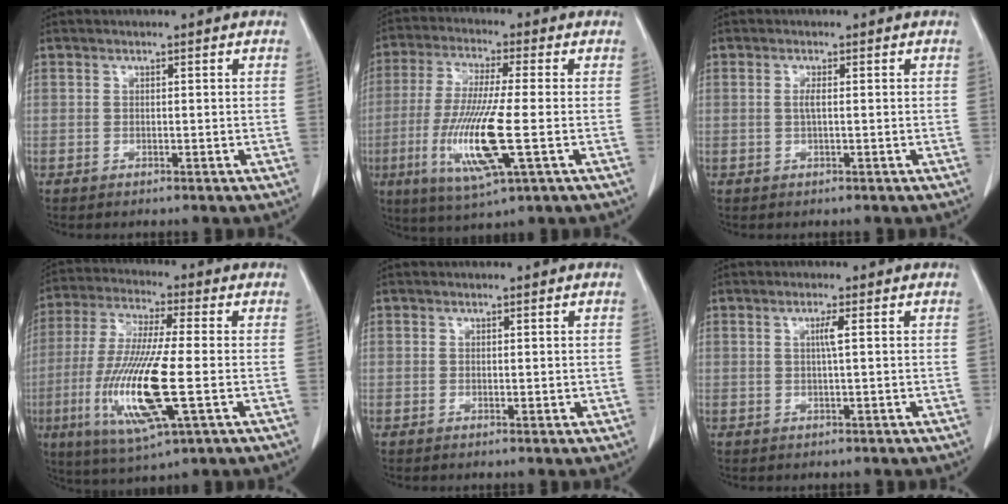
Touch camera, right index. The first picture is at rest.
{"total": 13.2, "force": [-3.2, 0.9, 12.7], "torque": [-0.263, -0.023, -0.061]}
{"total": 1.2, "force": [0.1, 0.1, 1.2], "torque": [-0.029, 0.001, 0.002]}
{"total": 15.8, "force": [-3.6, 1.7, 15.3], "torque": [-0.320, -0.023, -0.065]}
{"total": 0.8, "force": [0.1, 0.4, 0.7], "torque": [-0.008, -0.003, 0.005]}
{"total": 1.7, "force": [0.4, -0.3, 1.6], "torque": [-0.031, 0.001, 0.006]}